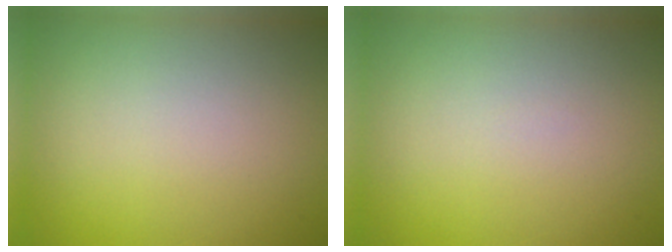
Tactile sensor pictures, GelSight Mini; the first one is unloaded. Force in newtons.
{"total": 0.0}